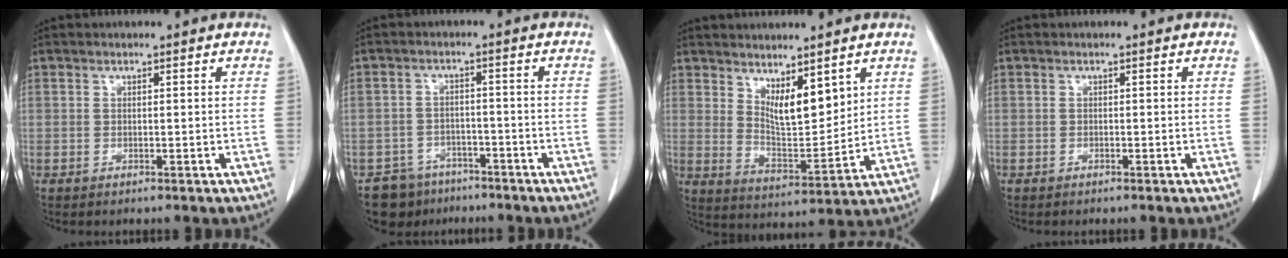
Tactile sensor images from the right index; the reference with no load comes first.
{"total": 6.1, "force": [-4.6, 4.1, 0.0], "torque": [0.004, 0.011, -0.068]}
{"total": 7.7, "force": [4.6, 2.3, 5.7], "torque": [-0.105, -0.012, 0.094]}
{"total": 0.0}